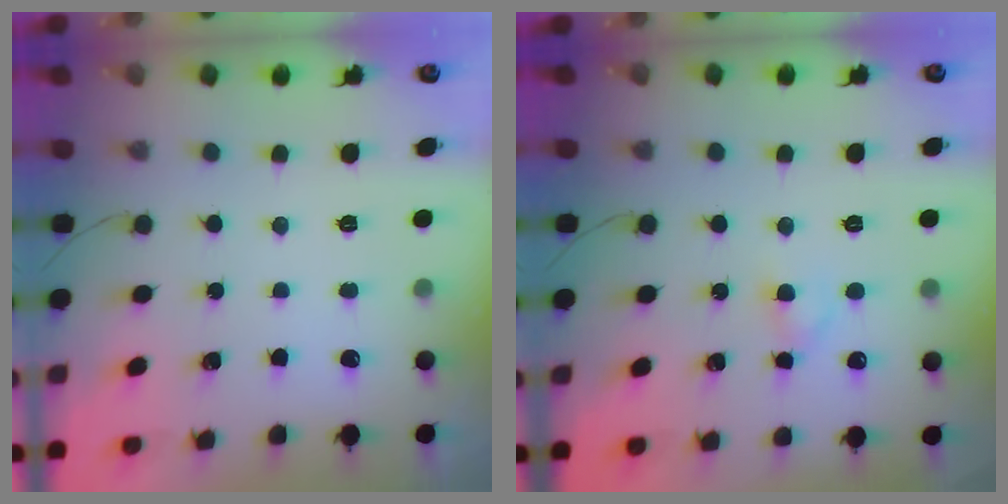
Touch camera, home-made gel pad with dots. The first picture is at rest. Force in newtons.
{"total": 2.7, "press": 2.5, "slide": 1.2}